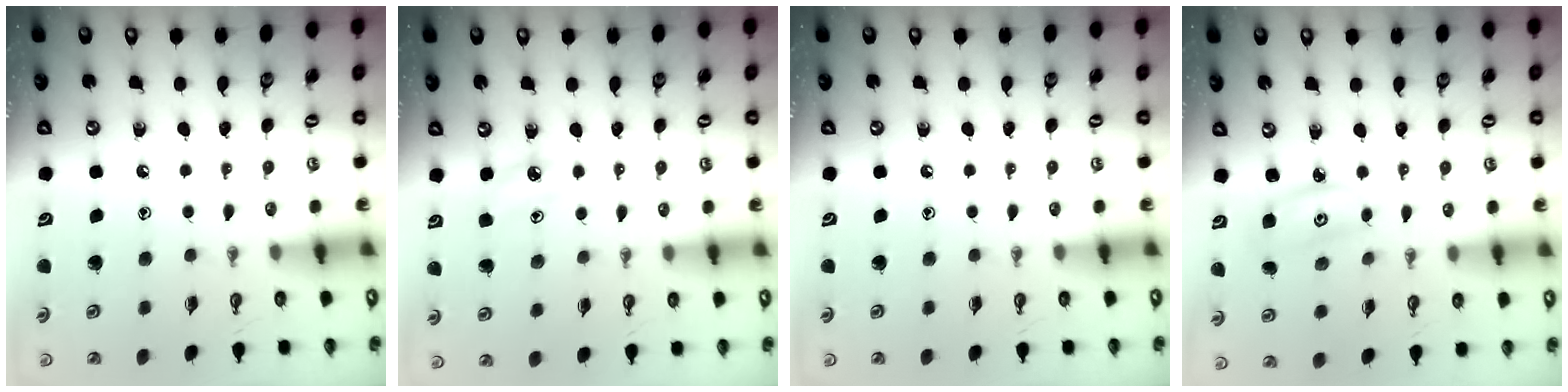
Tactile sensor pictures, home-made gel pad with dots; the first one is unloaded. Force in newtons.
{"total": 5.1, "press": 5.1, "slide": 0.6}
{"total": 0.0}
{"total": 3.5, "press": 3.5, "slide": 0.4}